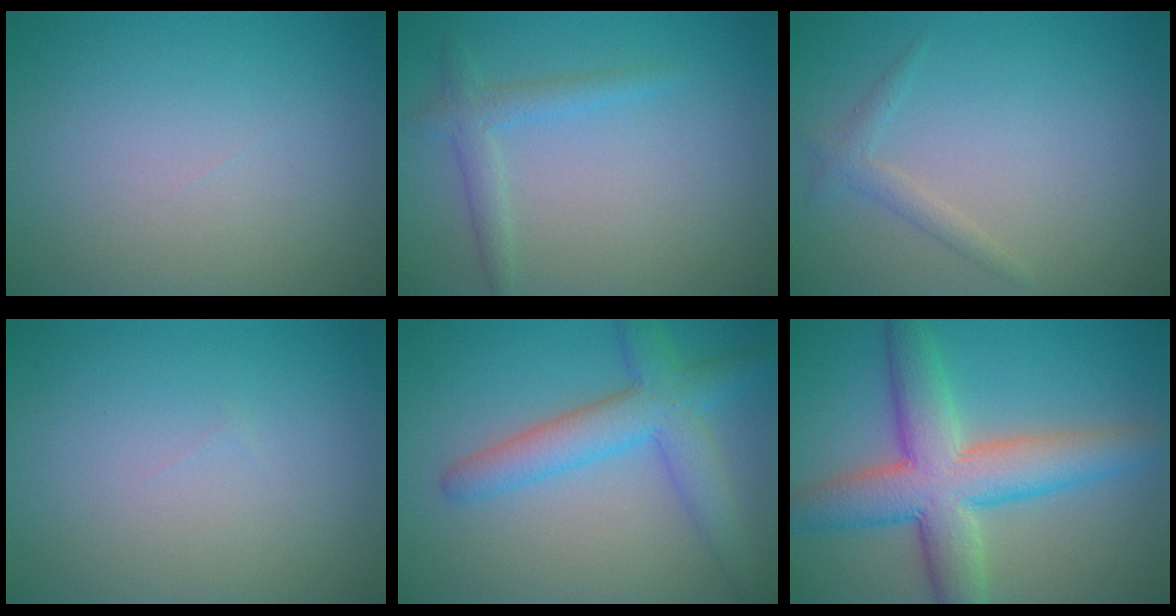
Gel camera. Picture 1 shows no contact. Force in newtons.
{"total": 2.1, "press": 2.1, "slide": 0.1}
{"total": 1.4, "press": 1.4, "slide": 0.1}
{"total": 0.0}
{"total": 5.2, "press": 5.2, "slide": 0.1}
{"total": 8.5, "press": 8.5, "slide": 0.2}